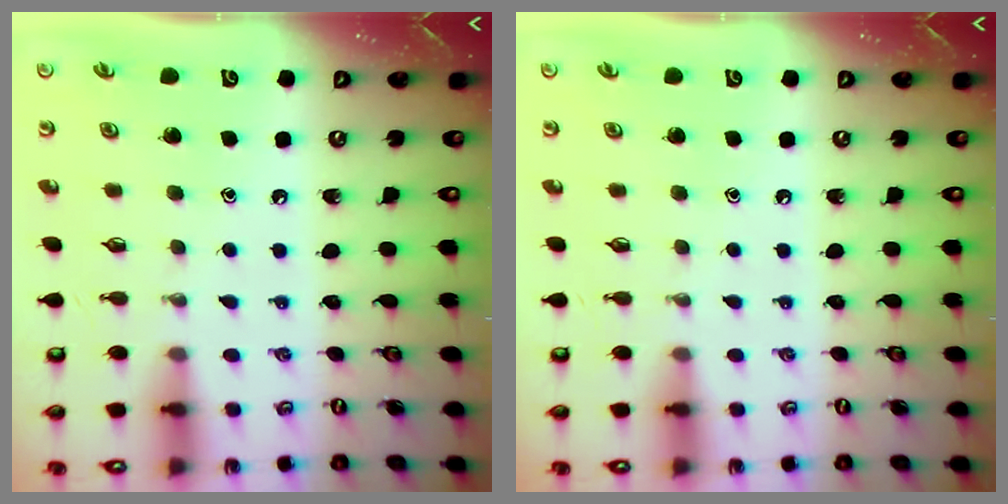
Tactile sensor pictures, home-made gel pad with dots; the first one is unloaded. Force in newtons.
{"total": 0.0}